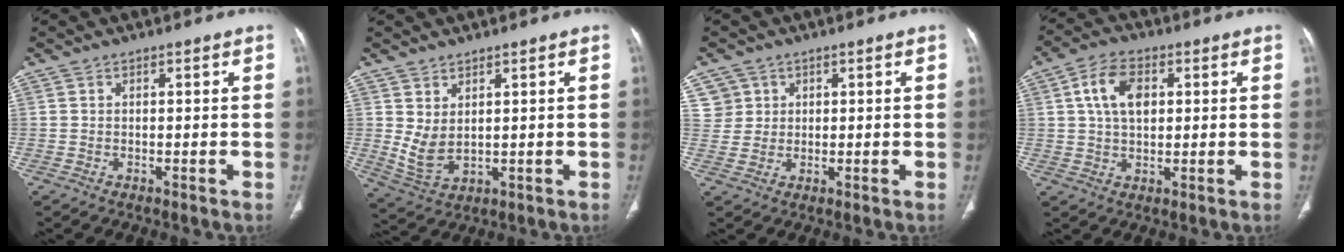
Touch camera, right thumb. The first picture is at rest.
{"total": 5.4, "force": [1.5, 3.1, 4.1], "torque": [-0.078, -0.015, 0.046]}
{"total": 4.1, "force": [1.7, 3.7, -0.1], "torque": [0.030, -0.006, 0.029]}
{"total": 8.5, "force": [2.2, 5.3, 6.3], "torque": [-0.103, 0.005, 0.036]}